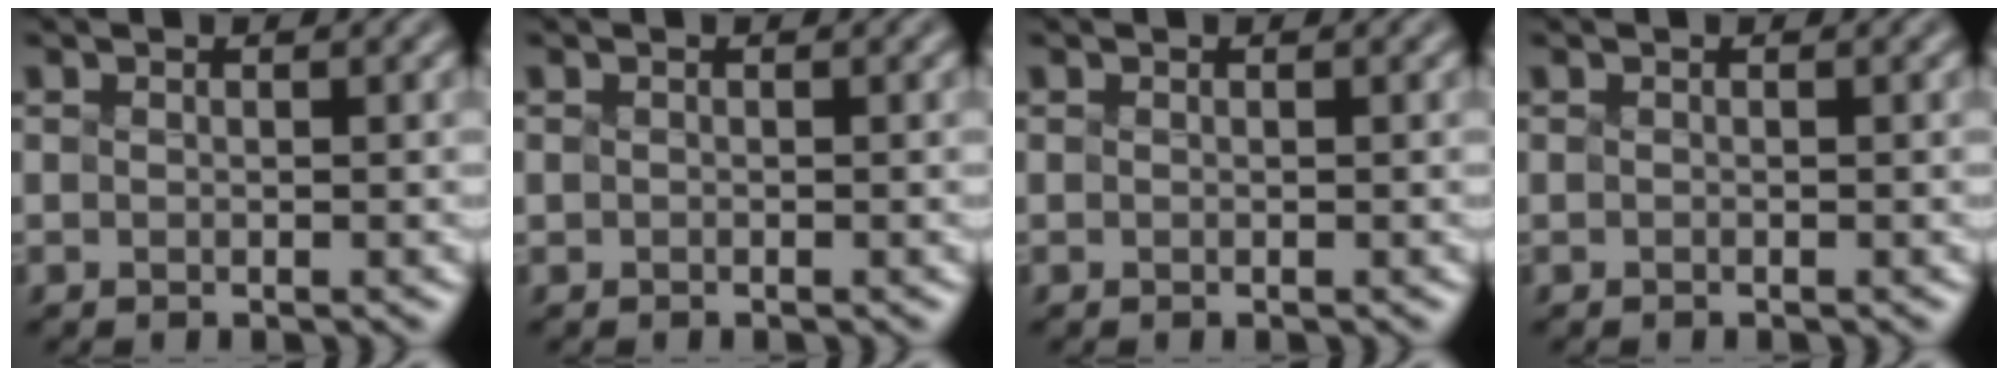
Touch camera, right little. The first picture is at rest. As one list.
[{"total": 0.0}, {"total": 0.0}, {"total": 0.0}]